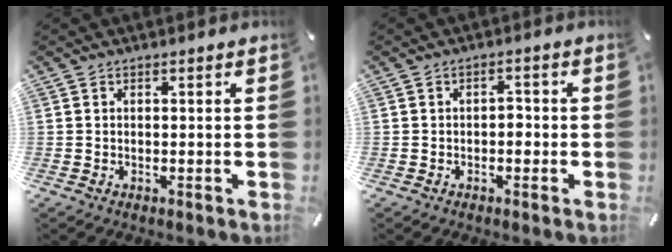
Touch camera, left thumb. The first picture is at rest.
{"total": 2.3, "force": [-0.8, 1.4, 1.6], "torque": [-0.032, 0.007, -0.017]}